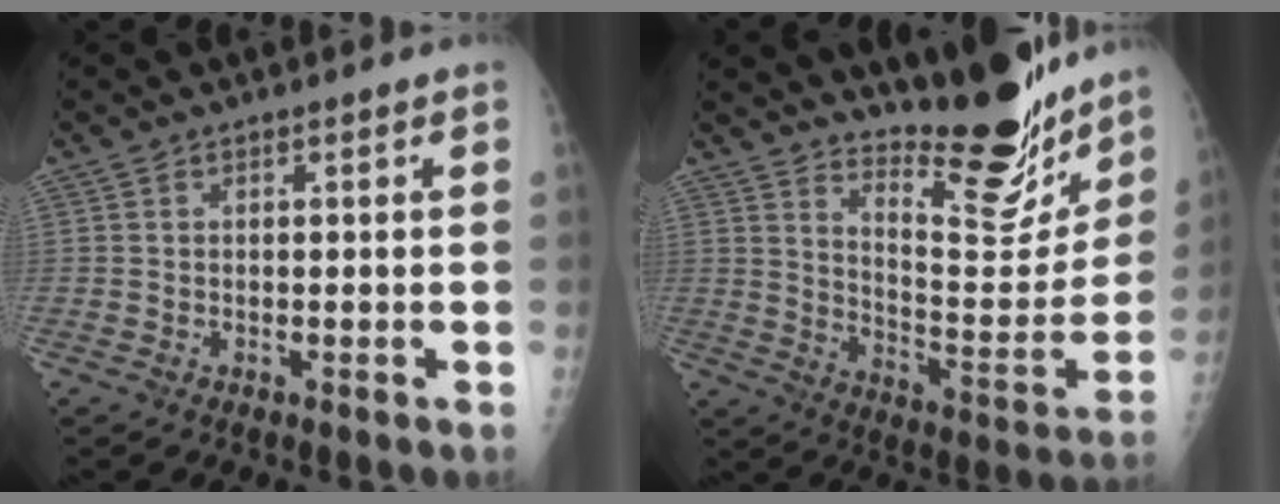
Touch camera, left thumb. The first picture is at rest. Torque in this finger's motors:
{"motor_torque": [1.37, 1.23, 0.18, -0.26, 0.07]}